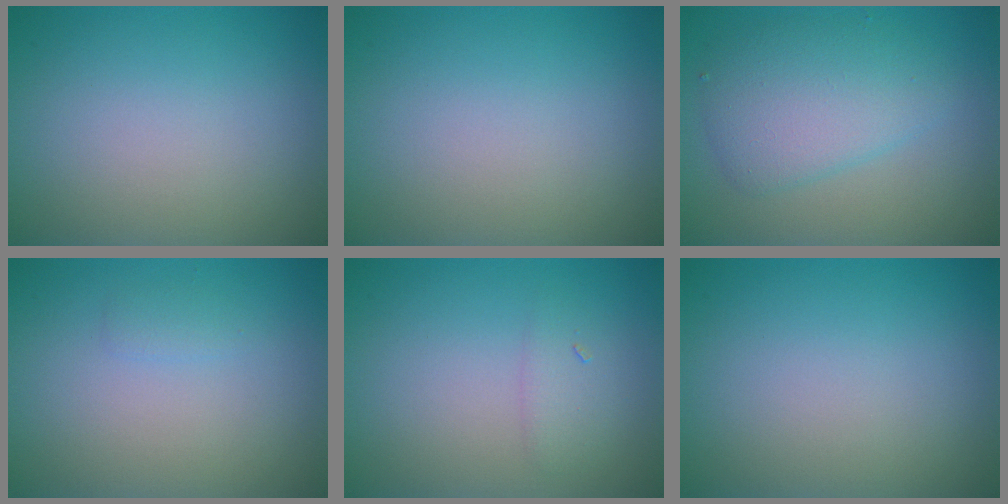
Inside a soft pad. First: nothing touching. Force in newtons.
{"total": 0.0}
{"total": 4.6, "press": 4.6, "slide": 0.0}
{"total": 0.7, "press": 0.7, "slide": 0.0}
{"total": 1.3, "press": 1.3, "slide": 0.1}
{"total": 0.0}